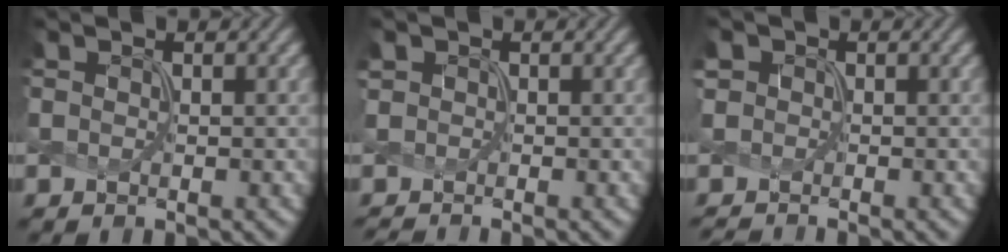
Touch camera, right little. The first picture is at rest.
{"total": 0.9, "force": [-0.7, 0.5, 0.0], "torque": [-0.012, -0.007, -0.021]}
{"total": 1.6, "force": [-1.0, 1.2, 0.2], "torque": [-0.017, -0.006, -0.028]}